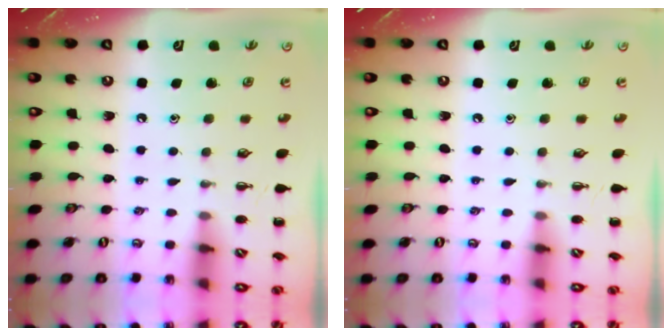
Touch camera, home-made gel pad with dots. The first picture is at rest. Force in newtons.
{"total": 0.0}